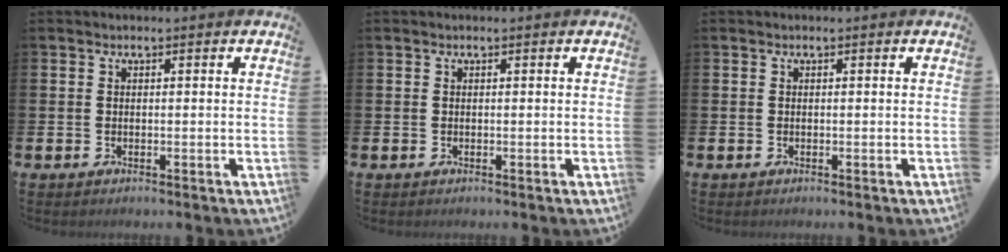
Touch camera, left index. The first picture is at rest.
{"total": 0.0}
{"total": 0.0}